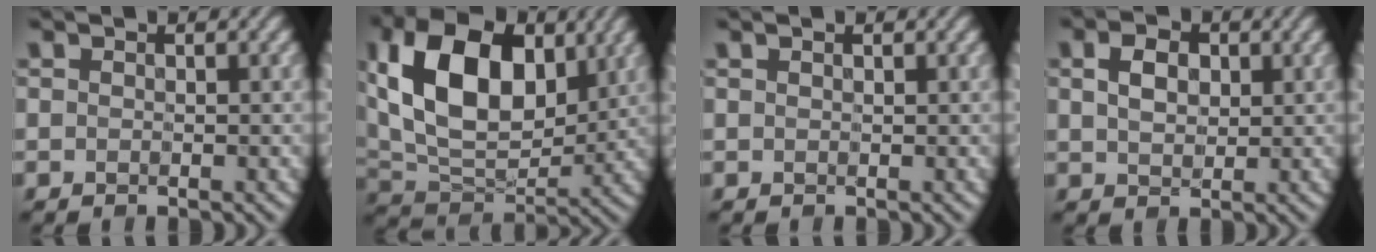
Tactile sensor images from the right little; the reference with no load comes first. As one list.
[{"total": 13.4, "force": [3.6, 8.5, 9.7], "torque": [-0.184, 0.013, 0.063]}, {"total": 0.6, "force": [0.4, 0.2, 0.4], "torque": [-0.003, 0.004, 0.002]}, {"total": 2.8, "force": [0.4, 1.9, 2.0], "torque": [-0.042, 0.002, 0.007]}]